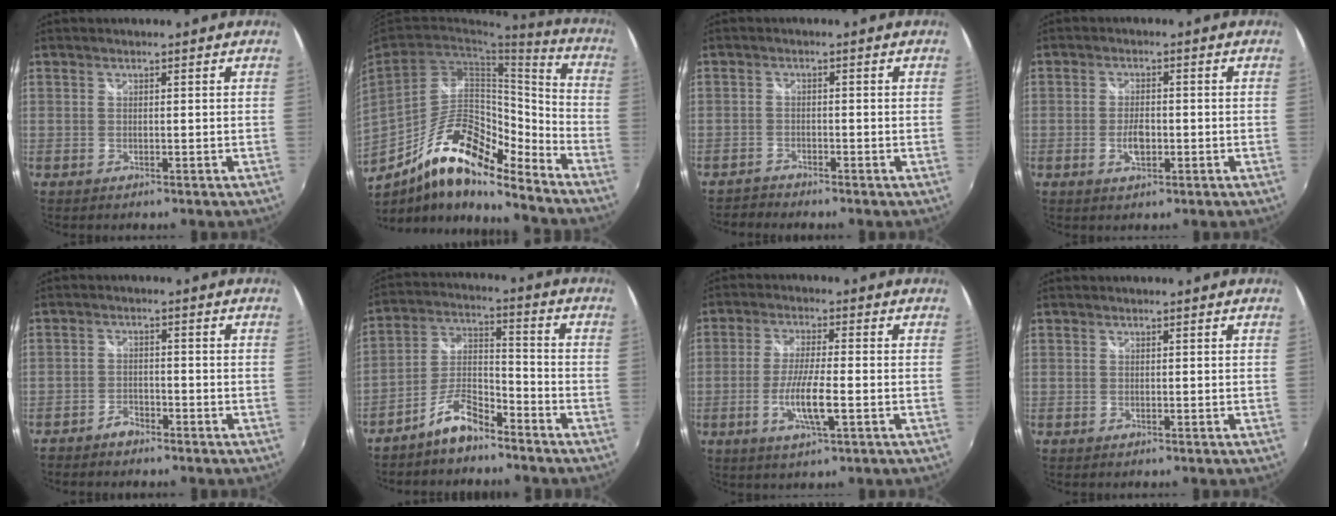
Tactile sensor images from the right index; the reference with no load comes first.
{"total": 17.8, "force": [-12.9, 5.2, 11.1], "torque": [-0.194, 0.005, -0.229]}
{"total": 2.2, "force": [-2.2, 0.4, -0.3], "torque": [-0.002, 0.000, -0.044]}
{"total": 3.9, "force": [-1.0, 2.0, 3.3], "torque": [-0.064, -0.002, -0.018]}
{"total": 3.1, "force": [-2.7, 1.3, 0.7], "torque": [-0.030, 0.004, -0.050]}
{"total": 7.8, "force": [-6.2, 2.2, 4.0], "torque": [-0.095, 0.028, -0.120]}
{"total": 7.6, "force": [-2.3, 0.8, 7.2], "torque": [-0.143, -0.009, -0.044]}
{"total": 0.0}